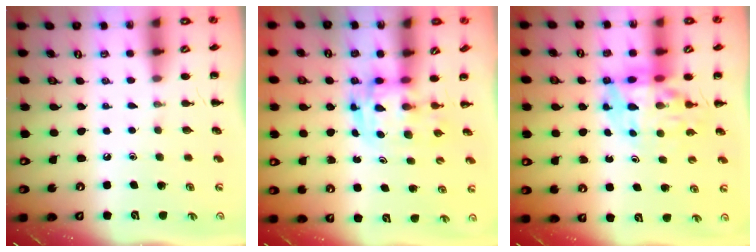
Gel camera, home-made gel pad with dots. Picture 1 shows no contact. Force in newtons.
{"total": 3.0, "press": 3.0, "slide": 0.5}
{"total": 10.4, "press": 9.9, "slide": 3.2}